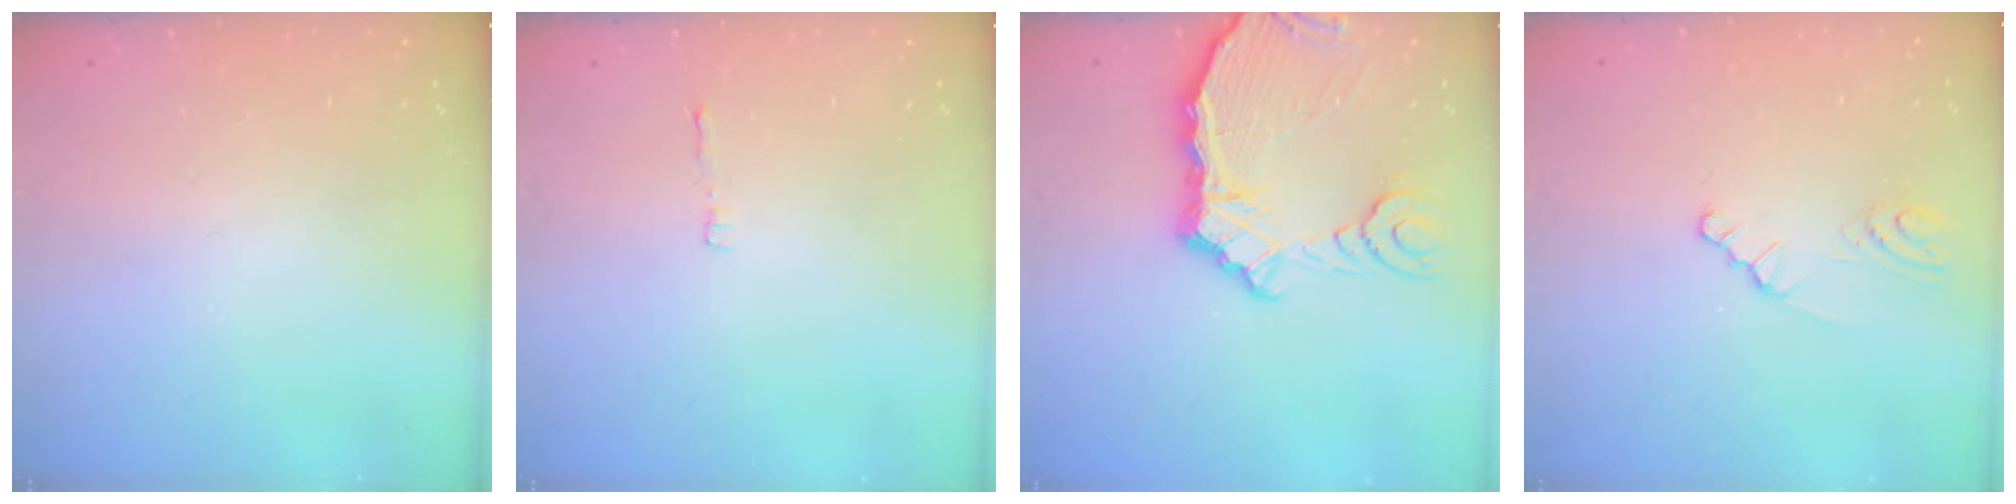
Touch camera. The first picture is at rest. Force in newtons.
{"total": 2.8, "press": 2.8, "slide": 0.3}
{"total": 13.5, "press": 12.9, "slide": 3.8}
{"total": 2.1, "press": 2.1, "slide": 0.3}